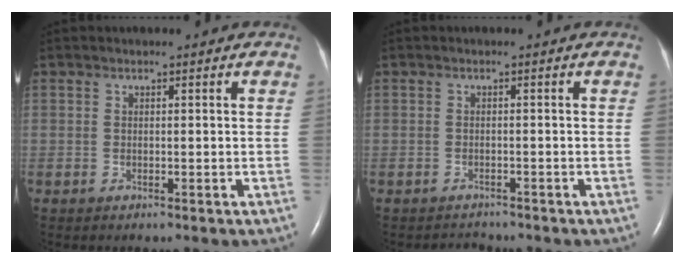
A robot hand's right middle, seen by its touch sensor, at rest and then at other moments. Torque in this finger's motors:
{"motor_torque": [-0.06, 0.08, -0.04, -0.01]}